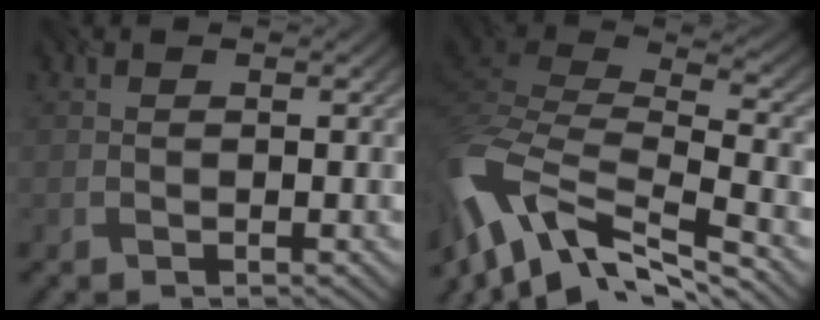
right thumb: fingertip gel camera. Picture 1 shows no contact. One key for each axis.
{"total": 13.8, "fx": -8.2, "fy": 5.5, "fz": 9.7, "tx": -0.246, "ty": -0.009, "tz": -0.150}